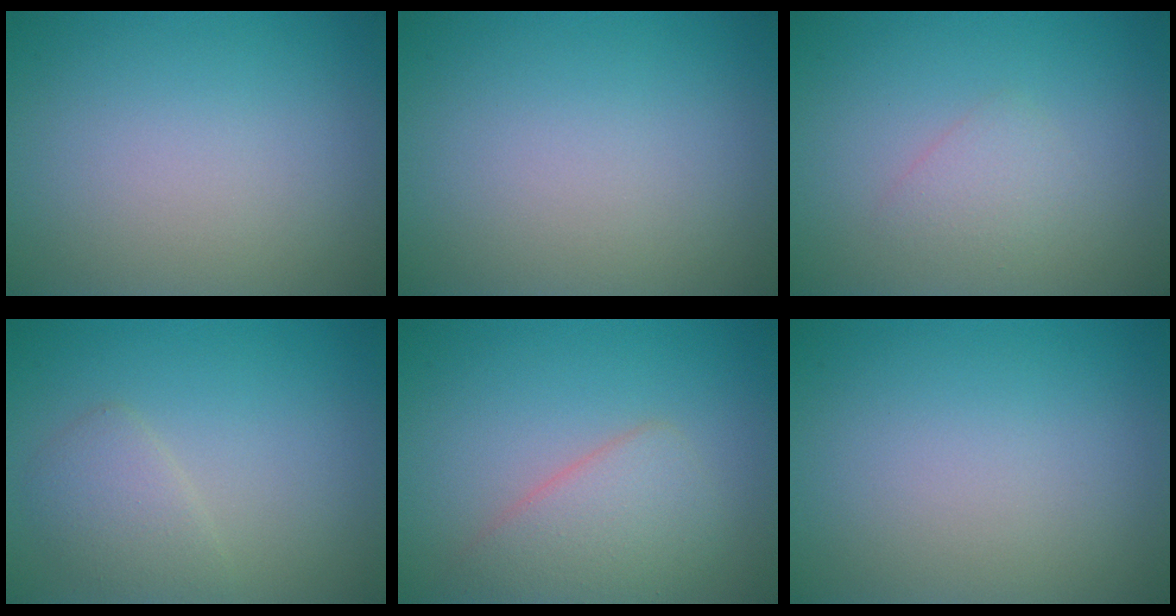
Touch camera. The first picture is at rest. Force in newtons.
{"total": 0.0}
{"total": 1.4, "press": 1.4, "slide": 0.0}
{"total": 2.1, "press": 2.1, "slide": 0.1}
{"total": 3.5, "press": 3.5, "slide": 0.1}
{"total": 0.0}